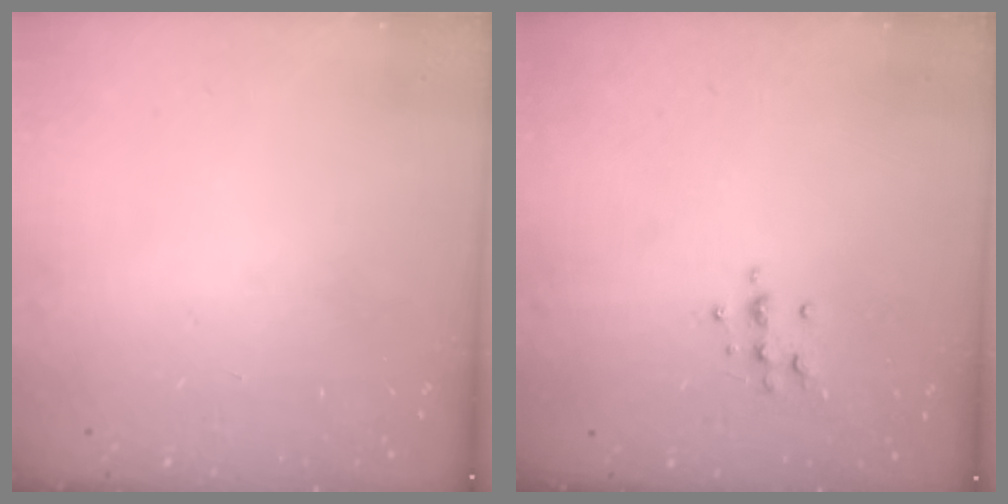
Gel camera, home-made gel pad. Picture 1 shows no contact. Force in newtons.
{"total": 6.8, "press": 6.8, "slide": 0.6}